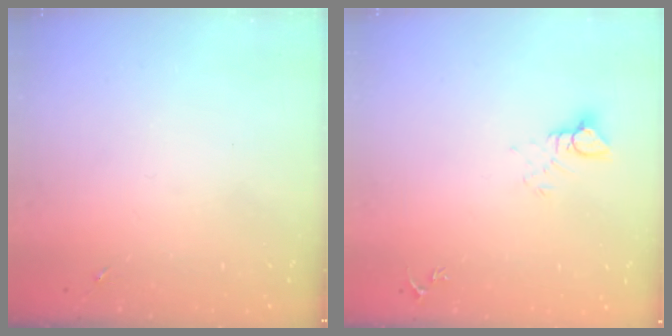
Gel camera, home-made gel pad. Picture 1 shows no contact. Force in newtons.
{"total": 4.2, "press": 4.2, "slide": 0.4}